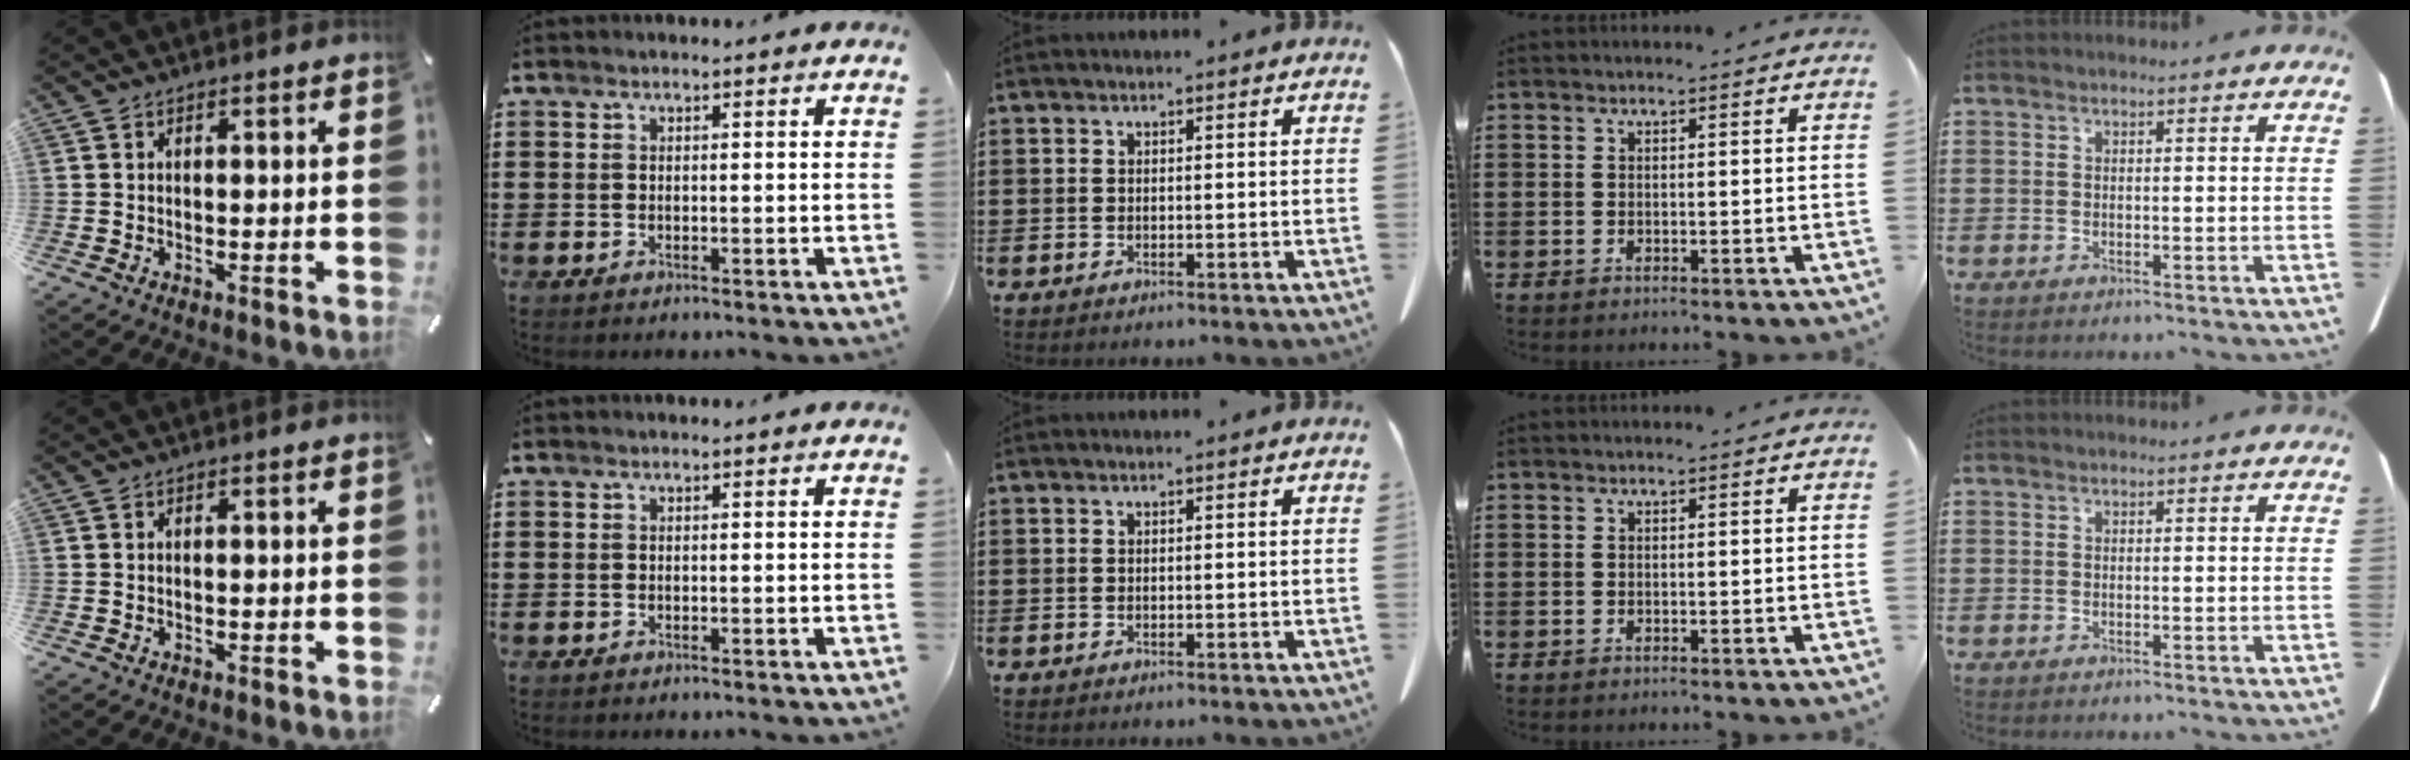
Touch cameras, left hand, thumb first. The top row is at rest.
{}